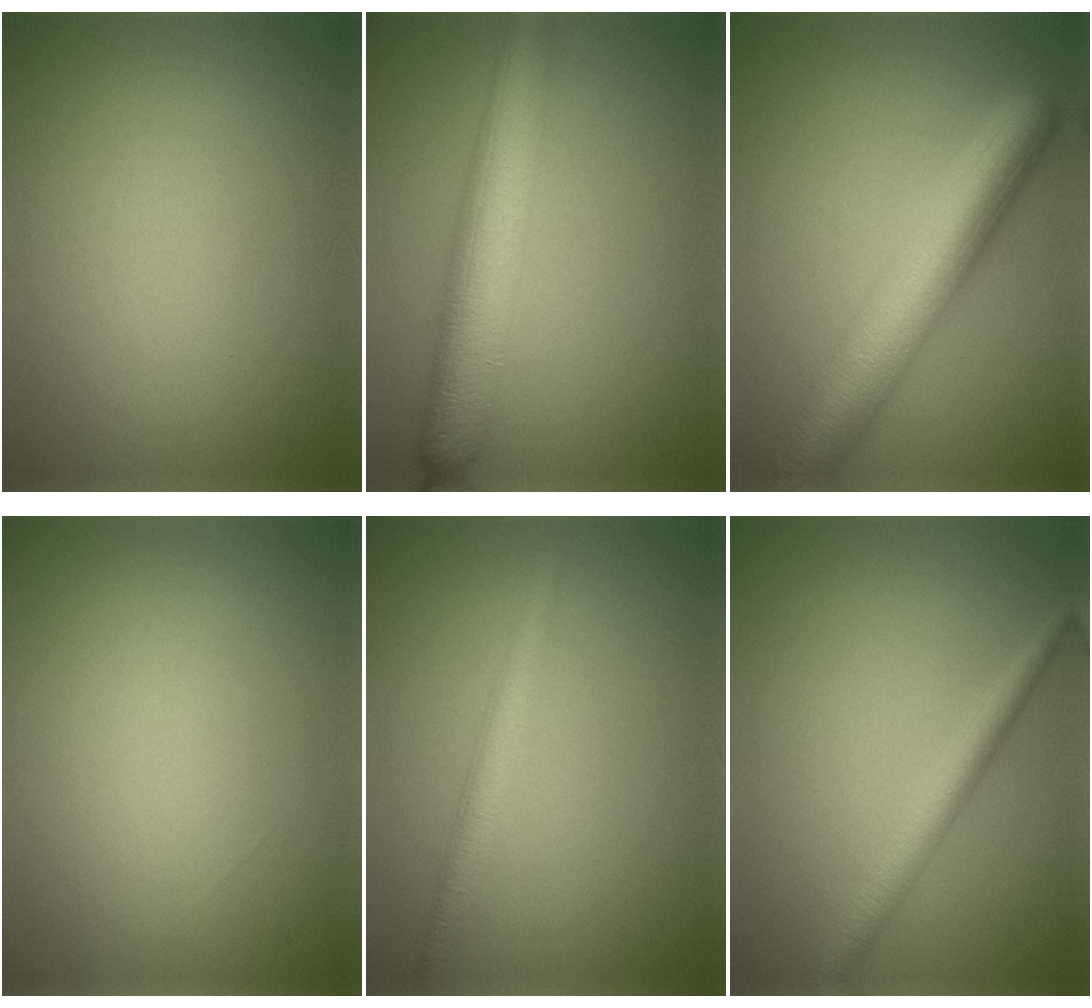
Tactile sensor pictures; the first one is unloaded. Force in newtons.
{"total": 7.5, "press": 7.5, "slide": 0.2}
{"total": 8.3, "press": 8.3, "slide": 0.2}
{"total": 0.0}
{"total": 2.6, "press": 2.6, "slide": 0.0}
{"total": 2.7, "press": 2.7, "slide": 0.1}